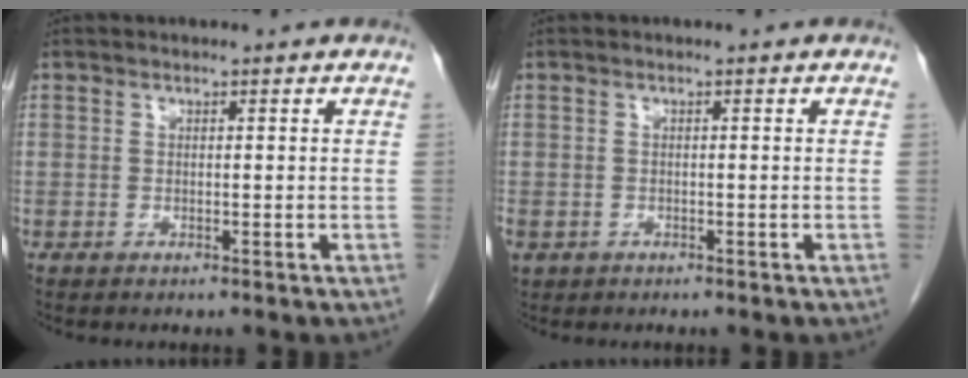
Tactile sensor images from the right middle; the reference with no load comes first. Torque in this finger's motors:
{"motor_torque": [1.16, -0.98, 0.78, 0.17]}